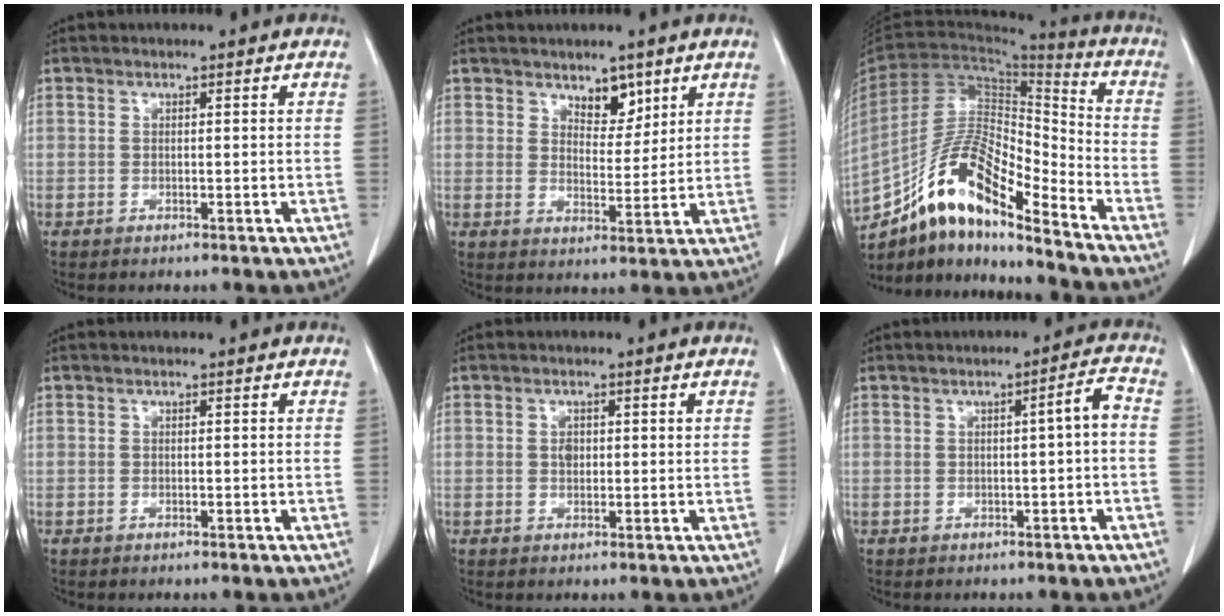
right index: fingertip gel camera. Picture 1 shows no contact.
{"total": 4.7, "force": [3.2, 2.4, 2.5], "torque": [-0.030, -0.006, 0.053]}
{"total": 15.5, "force": [-11.4, 3.1, 10.0], "torque": [-0.183, 0.025, -0.204]}
{"total": 0.0}
{"total": 1.8, "force": [0.5, 1.1, 1.4], "torque": [-0.026, 0.002, 0.010]}
{"total": 3.1, "force": [-0.1, 0.1, 3.1], "torque": [-0.047, 0.009, -0.002]}